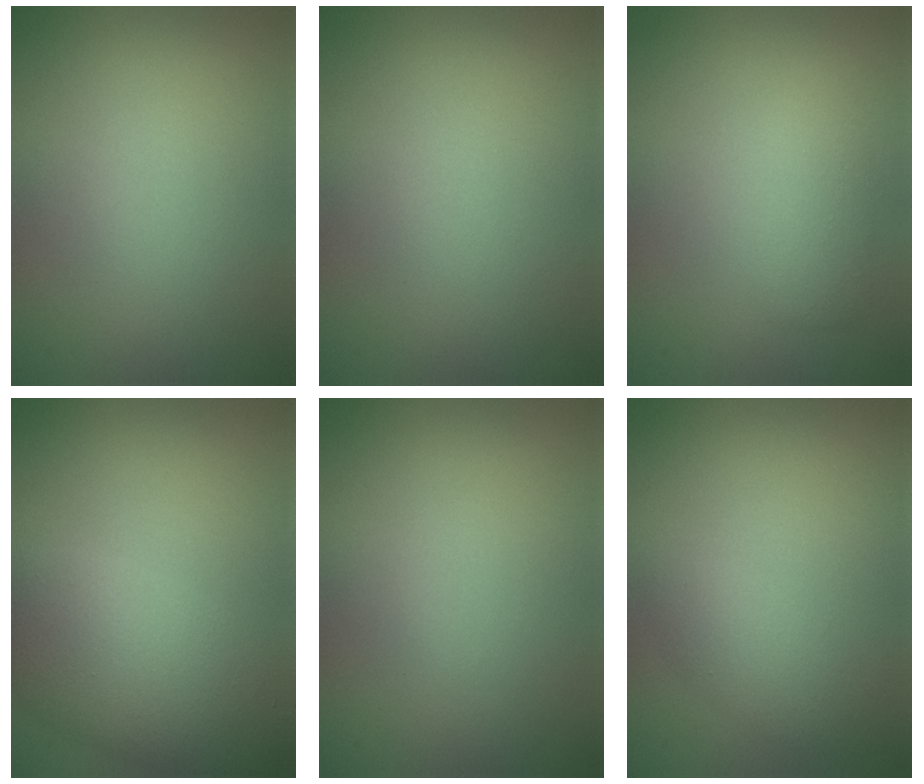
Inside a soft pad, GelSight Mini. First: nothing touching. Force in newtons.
{"total": 0.0}
{"total": 2.3, "press": 2.3, "slide": 0.1}
{"total": 7.6, "press": 7.6, "slide": 0.3}
{"total": 0.0}
{"total": 2.0, "press": 2.0, "slide": 0.2}